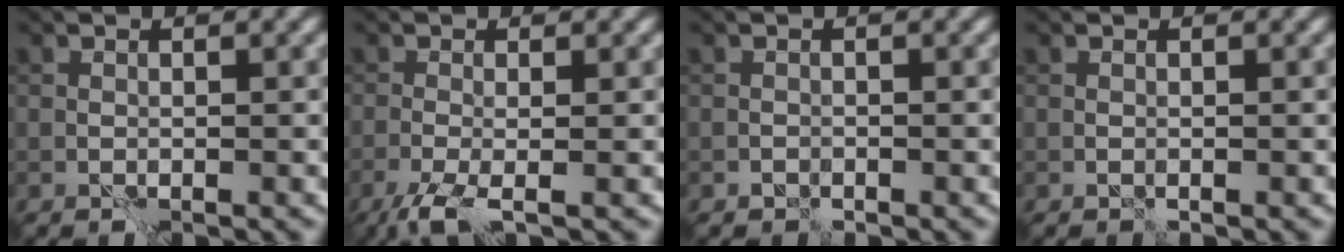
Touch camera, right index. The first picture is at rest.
{"total": 3.1, "force": [-1.7, 0.5, 2.5], "torque": [-0.056, -0.004, -0.040]}
{"total": 0.6, "force": [-0.5, 0.3, 0.0], "torque": [0.002, -0.001, -0.009]}
{"total": 0.0}